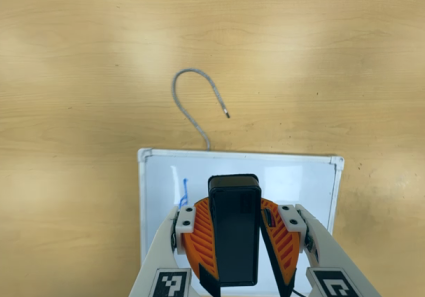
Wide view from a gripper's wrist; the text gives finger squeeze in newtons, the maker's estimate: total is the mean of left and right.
{"total": 9.5, "left": 9.4, "right": 9.5}